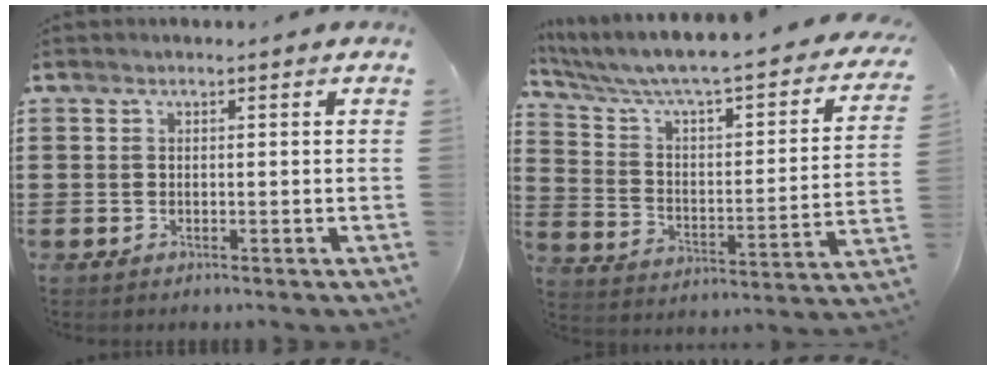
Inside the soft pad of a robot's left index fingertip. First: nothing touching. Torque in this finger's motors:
{"motor_torque": [1.27, -0.87, 1.05, 0.14]}